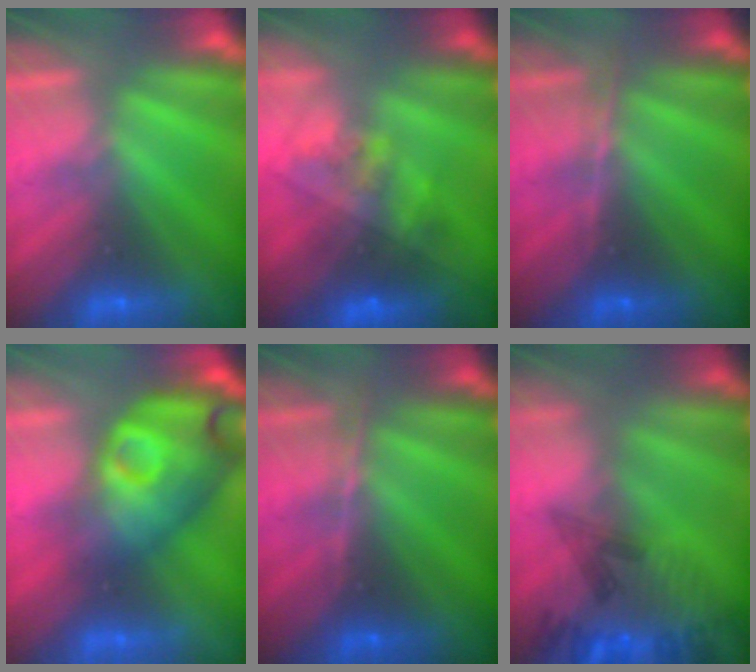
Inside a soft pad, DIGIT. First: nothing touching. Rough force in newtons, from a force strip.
{"total": 7.4}
{"total": 2.9}
{"total": 4.6}
{"total": 2.9}
{"total": 7.7}